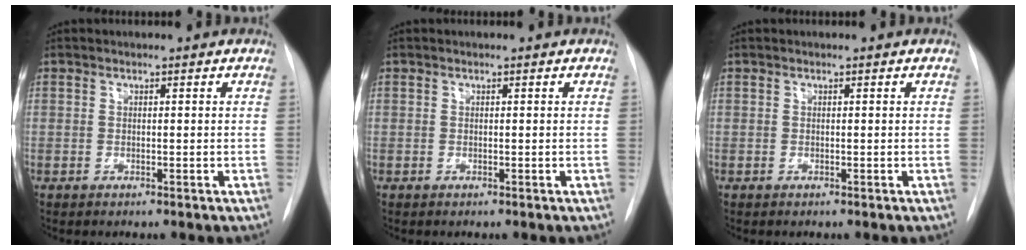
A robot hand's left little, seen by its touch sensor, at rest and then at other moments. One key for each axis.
{"total": 0.0}
{"total": 0.0}